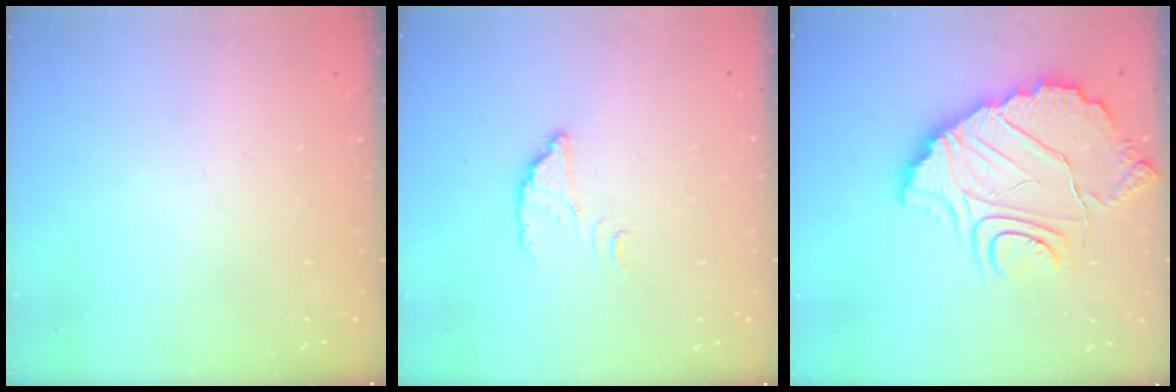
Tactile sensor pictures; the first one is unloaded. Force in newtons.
{"total": 2.6, "press": 2.6, "slide": 0.1}
{"total": 14.3, "press": 14.2, "slide": 1.1}